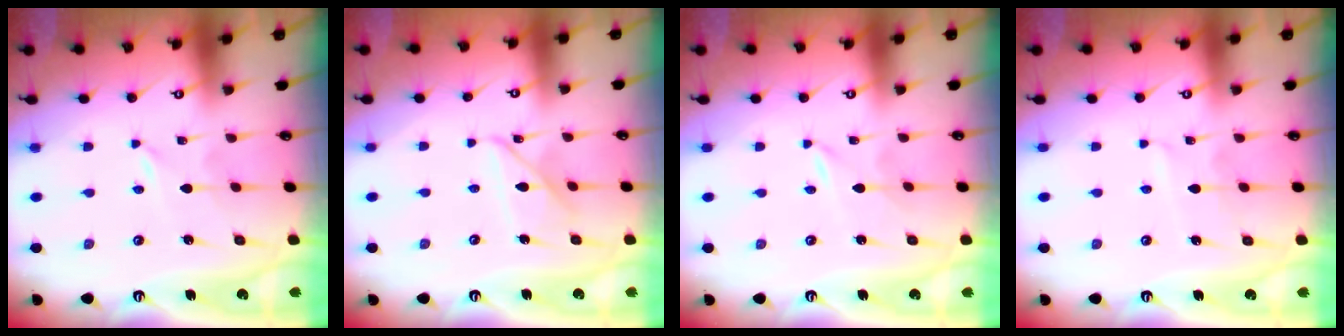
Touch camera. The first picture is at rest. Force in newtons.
{"total": 9.5, "press": 9.5, "slide": 0.8}
{"total": 0.0}
{"total": 3.9, "press": 3.9, "slide": 0.2}